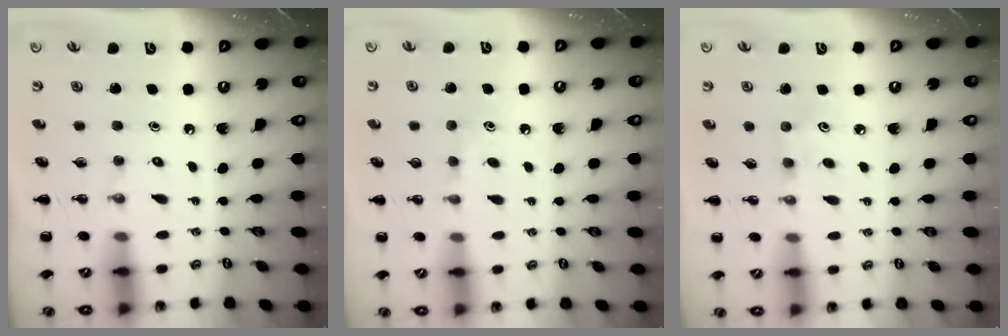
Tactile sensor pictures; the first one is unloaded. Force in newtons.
{"total": 4.0, "press": 3.8, "slide": 1.2}
{"total": 4.4, "press": 4.3, "slide": 1.2}